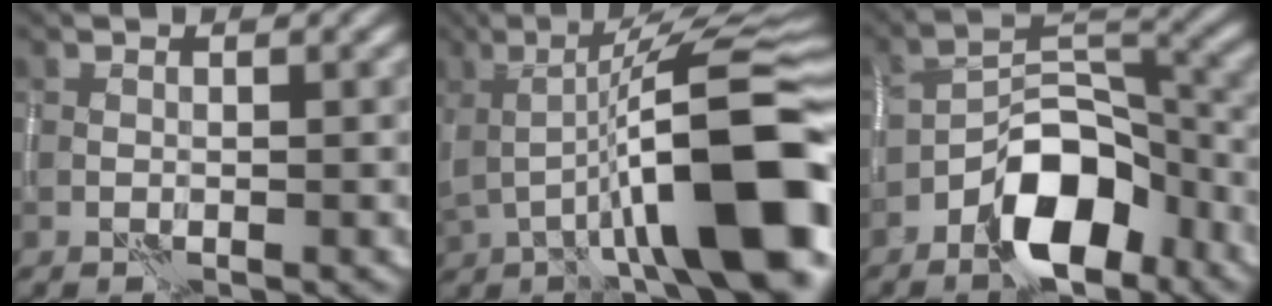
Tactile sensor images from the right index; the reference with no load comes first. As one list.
[{"total": 12.9, "force": [-1.6, 3.3, 12.3], "torque": [-0.182, 0.014, -0.029]}, {"total": 8.6, "force": [-4.8, 4.2, 5.8], "torque": [-0.078, 0.017, -0.089]}]